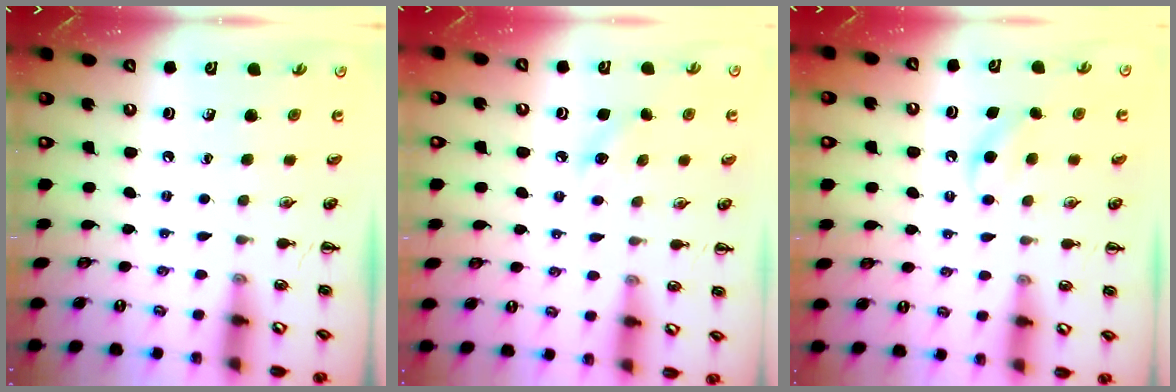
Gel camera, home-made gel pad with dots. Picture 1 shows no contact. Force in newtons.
{"total": 5.8, "press": 5.6, "slide": 1.4}
{"total": 5.6, "press": 5.4, "slide": 1.5}